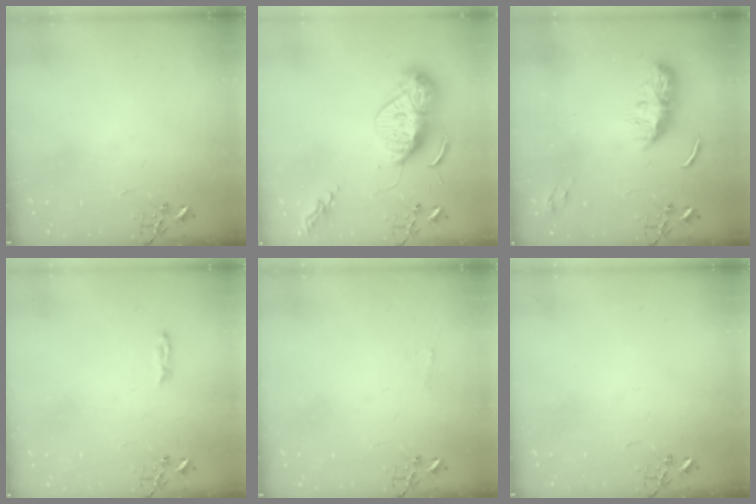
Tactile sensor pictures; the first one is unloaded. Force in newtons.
{"total": 12.9, "press": 12.8, "slide": 1.3}
{"total": 9.4, "press": 9.4, "slide": 0.4}
{"total": 3.2, "press": 3.1, "slide": 0.3}
{"total": 3.7, "press": 3.6, "slide": 0.5}
{"total": 0.0}